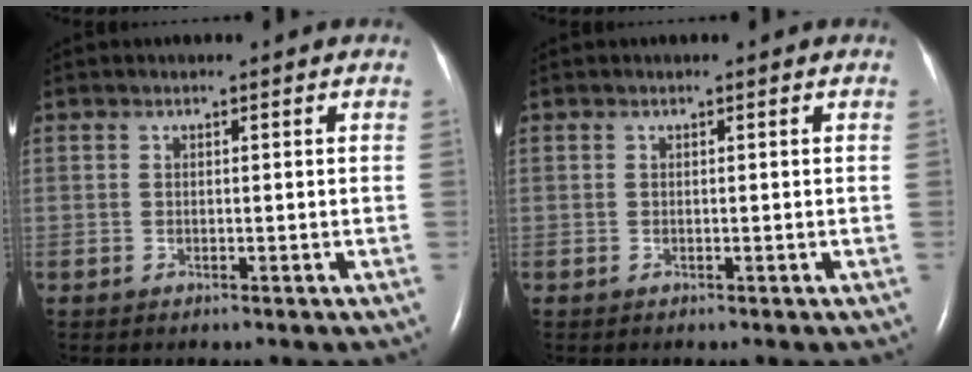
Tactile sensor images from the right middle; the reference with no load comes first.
{"total": 0.0}